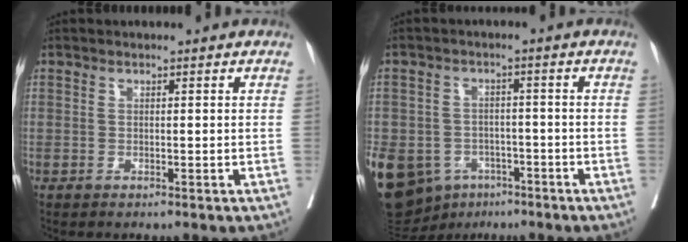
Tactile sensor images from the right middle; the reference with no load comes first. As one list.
[{"total": 21.4, "force": [-10.5, 16.0, 9.7], "torque": [-0.293, -0.010, -0.152]}]